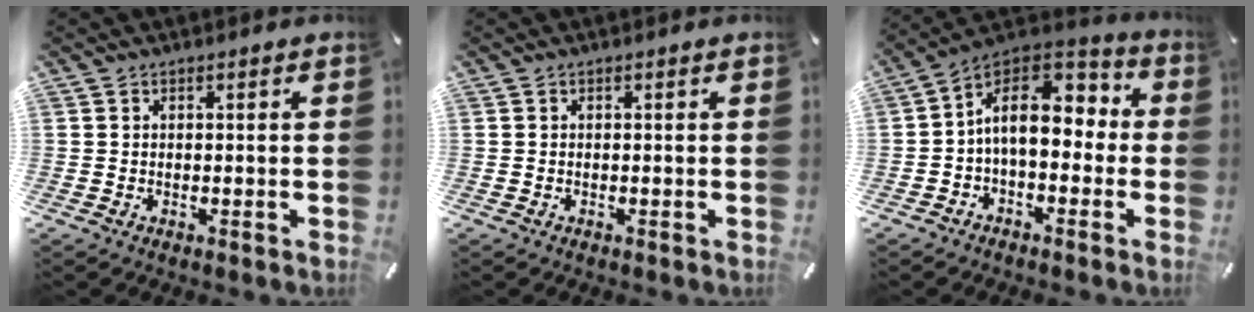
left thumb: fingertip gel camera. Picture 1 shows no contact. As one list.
[{"total": 0.0}, {"total": 13.3, "force": [1.2, 9.2, 9.5], "torque": [-0.146, -0.003, 0.018]}]